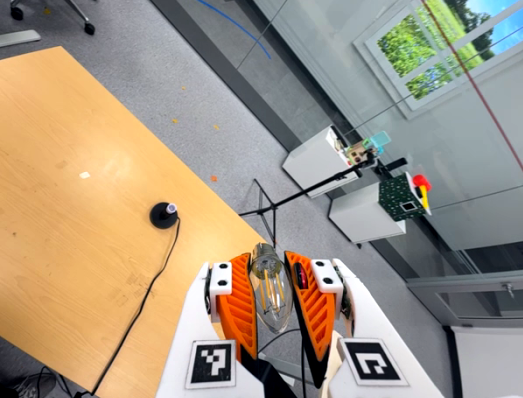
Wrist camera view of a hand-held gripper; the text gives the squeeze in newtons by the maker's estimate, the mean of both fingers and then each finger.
{"total": 24.0, "left": 25.2, "right": 22.8}